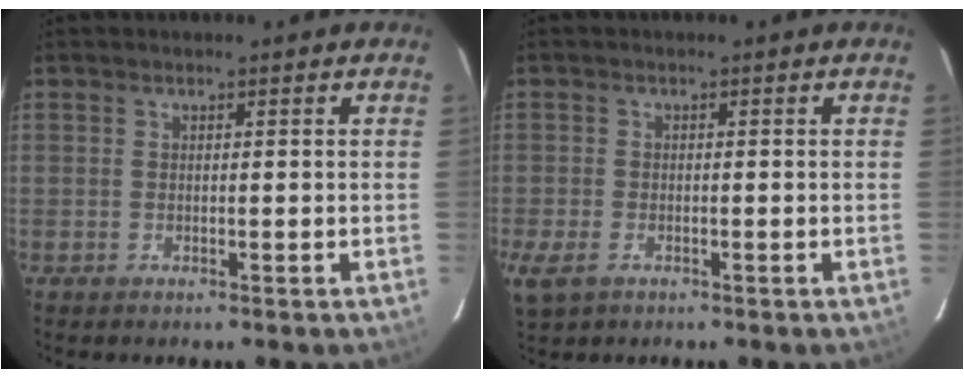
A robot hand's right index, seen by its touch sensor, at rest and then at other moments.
{"total": 4.9, "force": [-2.4, 3.1, 2.9], "torque": [-0.070, -0.014, -0.042]}